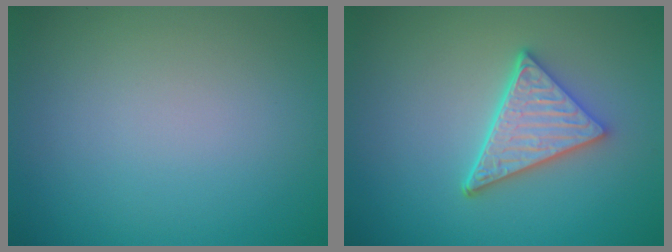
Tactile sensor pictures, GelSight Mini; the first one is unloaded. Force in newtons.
{"total": 4.8, "press": 3.7, "slide": 3.1}